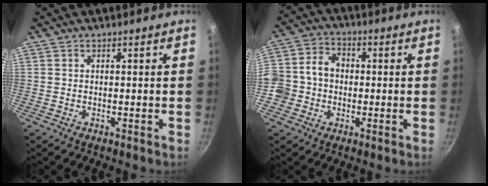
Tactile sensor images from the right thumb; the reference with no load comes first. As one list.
[{"total": 9.6, "force": [-0.9, 8.3, 4.7], "torque": [-0.055, 0.023, -0.033]}]